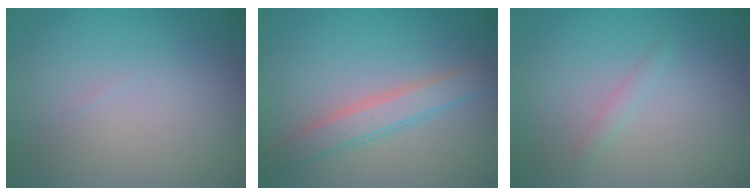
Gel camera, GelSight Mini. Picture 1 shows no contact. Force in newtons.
{"total": 2.5, "press": 2.5, "slide": 0.1}
{"total": 0.8, "press": 0.8, "slide": 0.1}